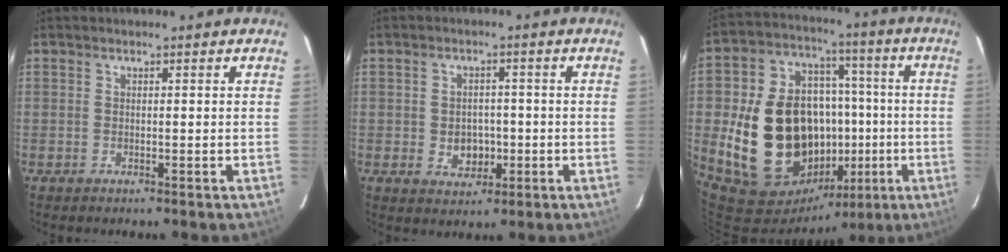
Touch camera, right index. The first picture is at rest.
{"total": 4.8, "force": [-1.0, 4.0, 2.5], "torque": [-0.048, 0.005, -0.003]}
{"total": 26.0, "force": [-4.6, 18.7, 17.4], "torque": [-0.341, 0.038, -0.047]}